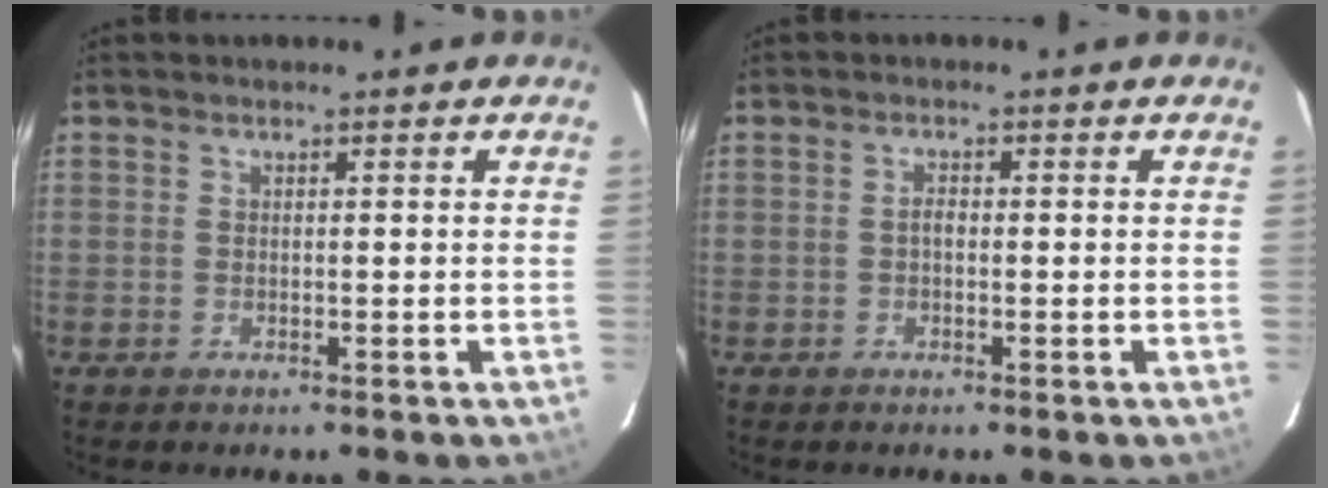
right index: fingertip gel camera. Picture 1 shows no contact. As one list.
[{"total": 1.1, "force": [-0.2, 0.6, 0.8], "torque": [-0.016, 0.006, -0.006]}]